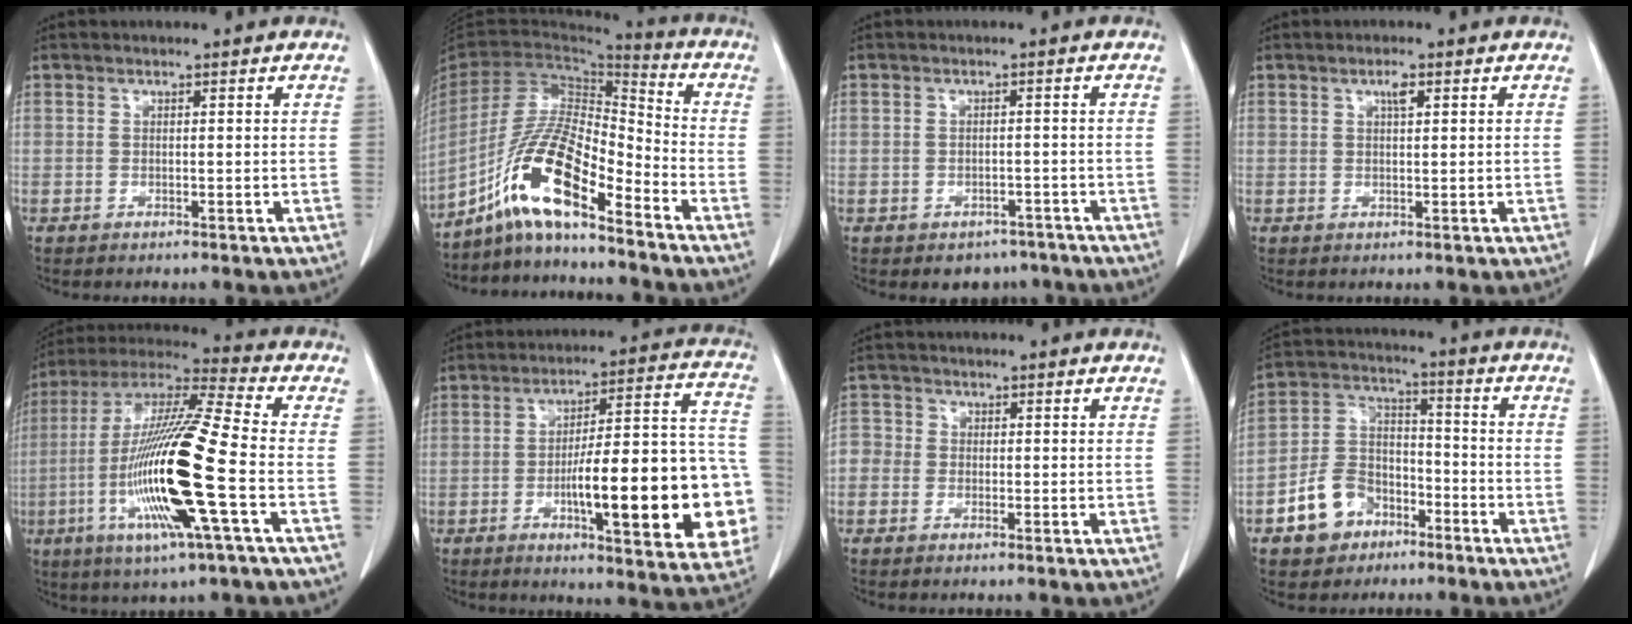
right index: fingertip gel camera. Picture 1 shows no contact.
{"total": 13.5, "force": [-8.8, 2.1, 10.0], "torque": [-0.200, 0.007, -0.166]}
{"total": 4.1, "force": [-2.9, 2.8, 0.5], "torque": [0.007, 0.011, -0.037]}
{"total": 1.8, "force": [0.9, 0.4, 1.5], "torque": [-0.026, 0.001, 0.014]}
{"total": 20.2, "force": [-5.0, 0.6, 19.6], "torque": [-0.409, -0.018, -0.102]}
{"total": 22.9, "force": [-5.7, 4.5, 21.8], "torque": [-0.226, 0.027, -0.066]}
{"total": 2.8, "force": [-0.9, 2.6, 0.6], "torque": [-0.010, 0.012, -0.025]}
{"total": 9.7, "force": [-5.4, 7.0, 4.0], "torque": [-0.092, 0.025, -0.094]}